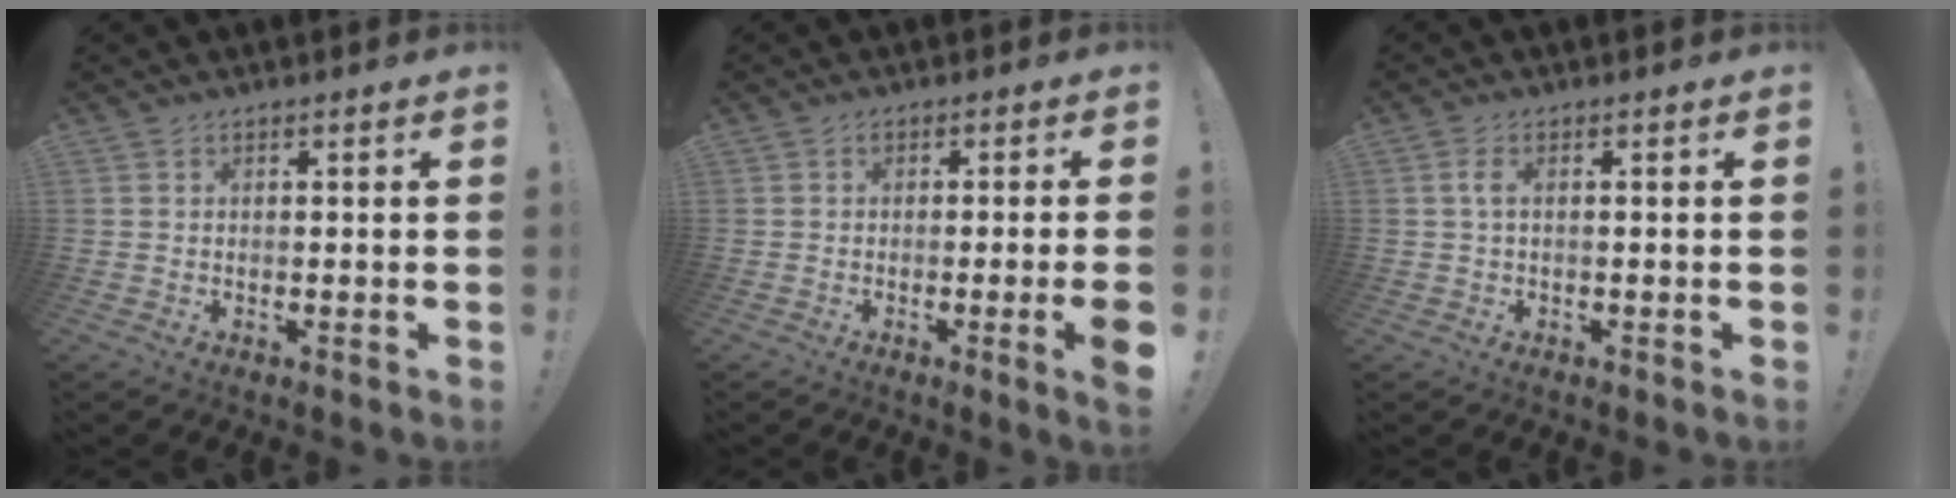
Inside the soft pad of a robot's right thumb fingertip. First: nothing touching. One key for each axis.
{"total": 4.2, "fx": -1.0, "fy": -0.1, "fz": 4.1, "tx": -0.060, "ty": -0.001, "tz": -0.013}
{"total": 2.3, "fx": 0.1, "fy": 0.9, "fz": 2.1, "tx": -0.041, "ty": 0.005, "tz": 0.002}